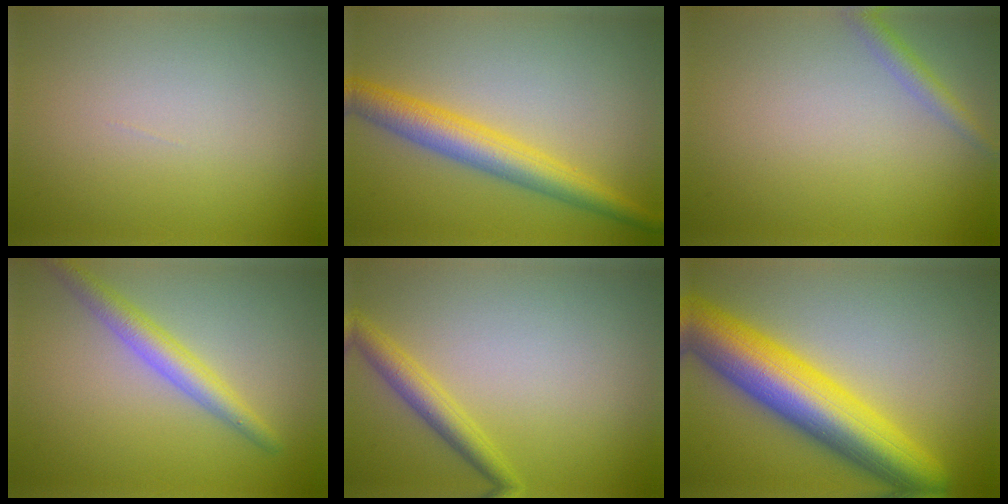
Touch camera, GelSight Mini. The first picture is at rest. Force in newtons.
{"total": 5.0, "press": 5.0, "slide": 0.2}
{"total": 1.7, "press": 1.7, "slide": 0.1}
{"total": 3.3, "press": 3.3, "slide": 0.1}
{"total": 2.6, "press": 2.6, "slide": 0.1}
{"total": 10.7, "press": 10.7, "slide": 0.1}